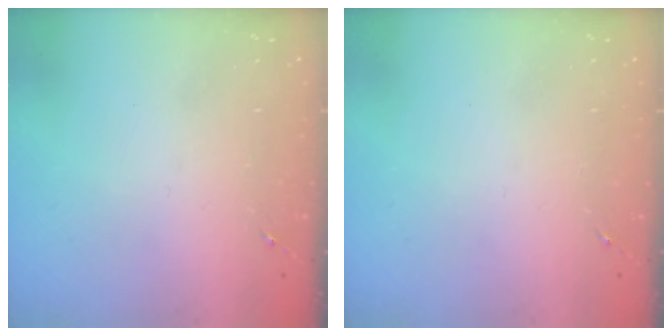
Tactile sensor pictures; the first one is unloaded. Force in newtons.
{"total": 0.0}